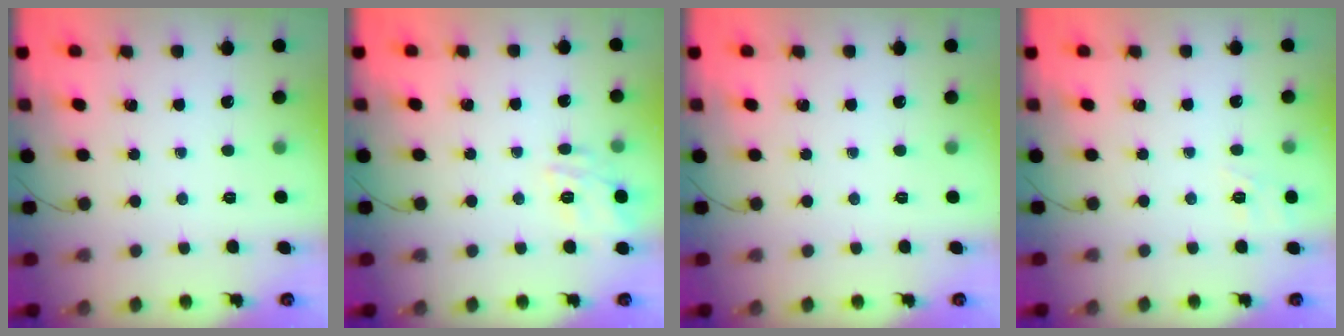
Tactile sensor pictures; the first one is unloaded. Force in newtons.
{"total": 12.6, "press": 12.6, "slide": 0.6}
{"total": 0.0}
{"total": 7.6, "press": 7.5, "slide": 1.4}